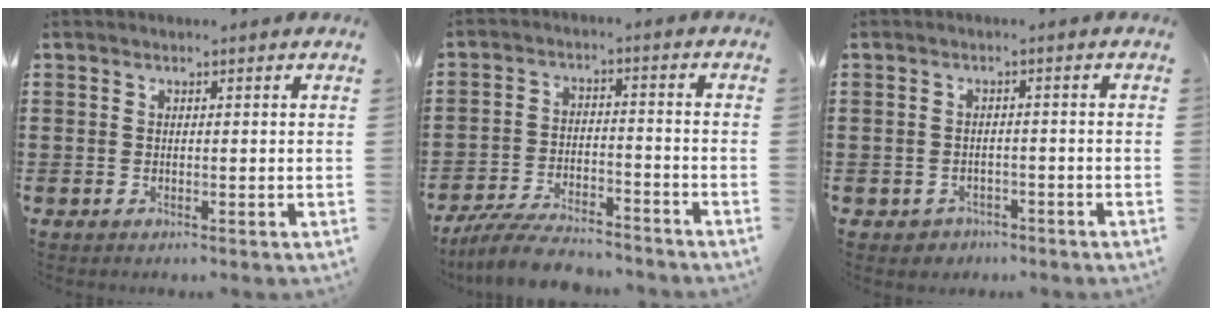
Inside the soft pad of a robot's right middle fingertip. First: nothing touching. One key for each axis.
{"total": 7.0, "fx": -6.5, "fy": 1.1, "fz": 2.4, "tx": -0.052, "ty": 0.002, "tz": -0.126}
{"total": 1.6, "fx": -1.3, "fy": 0.8, "fz": -0.1, "tx": -0.004, "ty": 0.003, "tz": -0.032}